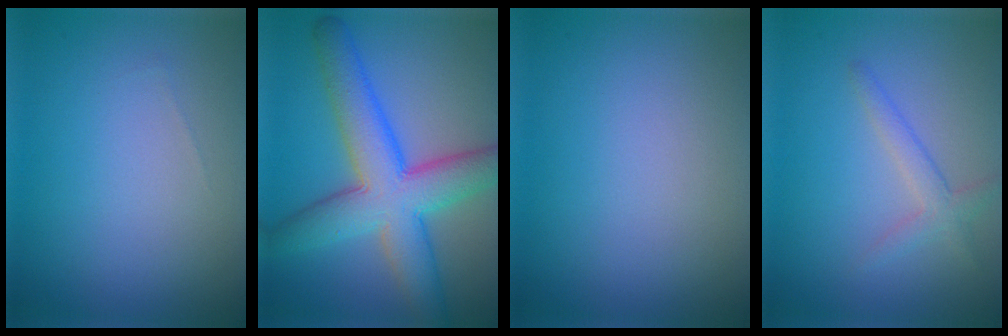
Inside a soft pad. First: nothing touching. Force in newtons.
{"total": 8.8, "press": 8.8, "slide": 0.2}
{"total": 0.0}
{"total": 2.0, "press": 2.0, "slide": 0.1}